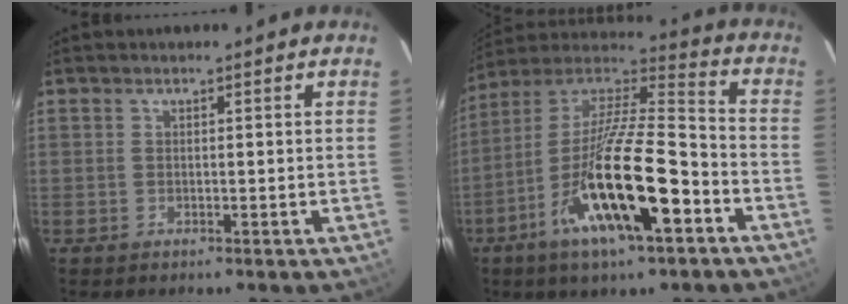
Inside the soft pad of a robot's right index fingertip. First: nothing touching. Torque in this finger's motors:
{"motor_torque": [1.37, -0.78, 1.06, 0.21]}